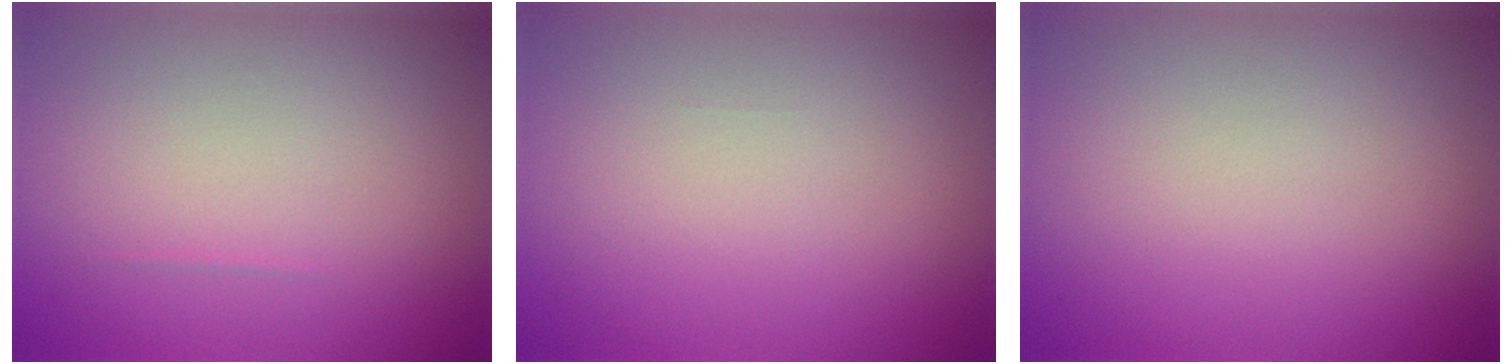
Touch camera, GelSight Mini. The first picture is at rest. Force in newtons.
{"total": 0.0}
{"total": 0.0}